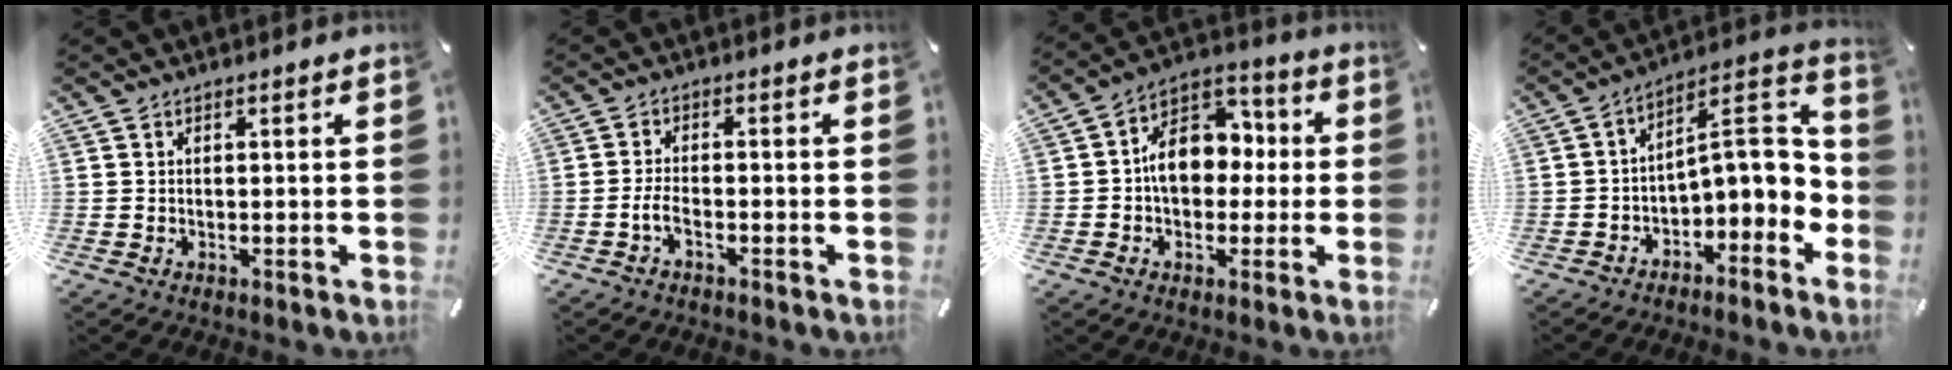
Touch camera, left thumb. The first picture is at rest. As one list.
[{"total": 3.5, "force": [-1.9, 1.2, 2.6], "torque": [-0.059, 0.006, -0.038]}, {"total": 11.2, "force": [-0.4, 8.7, 7.1], "torque": [-0.123, 0.015, -0.008]}, {"total": 8.4, "force": [-0.8, 5.1, 6.6], "torque": [-0.076, -0.020, -0.019]}]